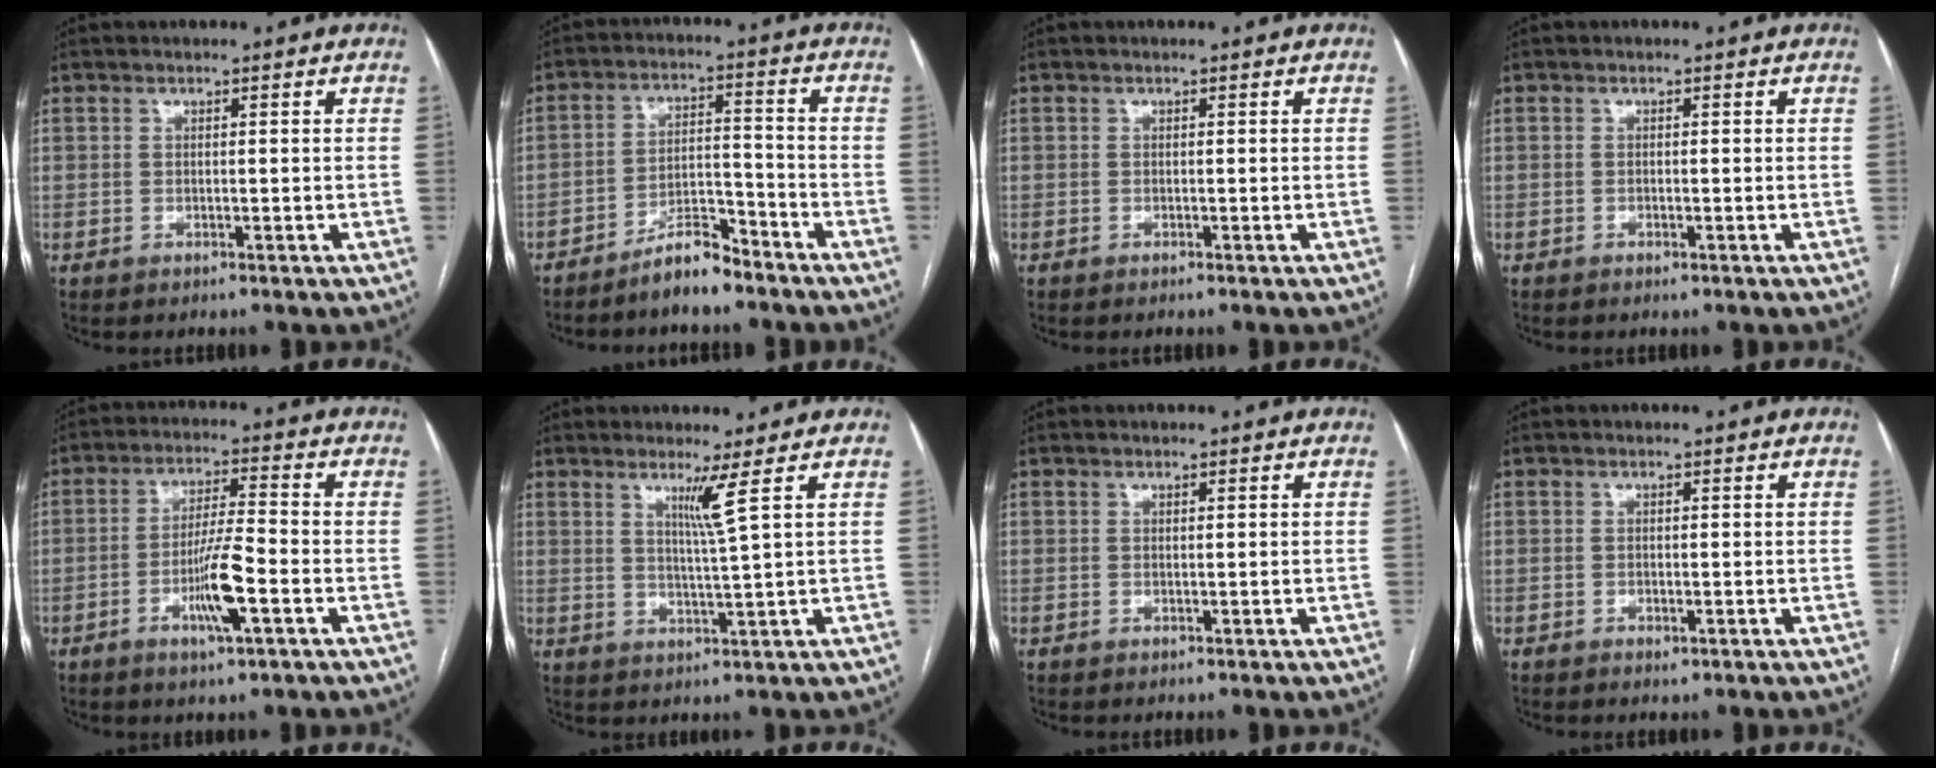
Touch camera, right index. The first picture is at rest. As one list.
[{"total": 6.6, "force": [-5.6, 1.5, 3.2], "torque": [-0.052, 0.006, -0.102]}, {"total": 0.0}, {"total": 0.5, "force": [-0.4, 0.2, 0.3], "torque": [-0.007, 0.000, -0.004]}, {"total": 8.3, "force": [-3.1, 0.6, 7.7], "torque": [-0.145, -0.004, -0.056]}, {"total": 3.8, "force": [1.9, -1.7, 2.8], "torque": [-0.055, -0.018, 0.042]}, {"total": 0.0}, {"total": 0.9, "force": [-0.5, 0.5, 0.6], "torque": [-0.008, 0.000, -0.003]}]